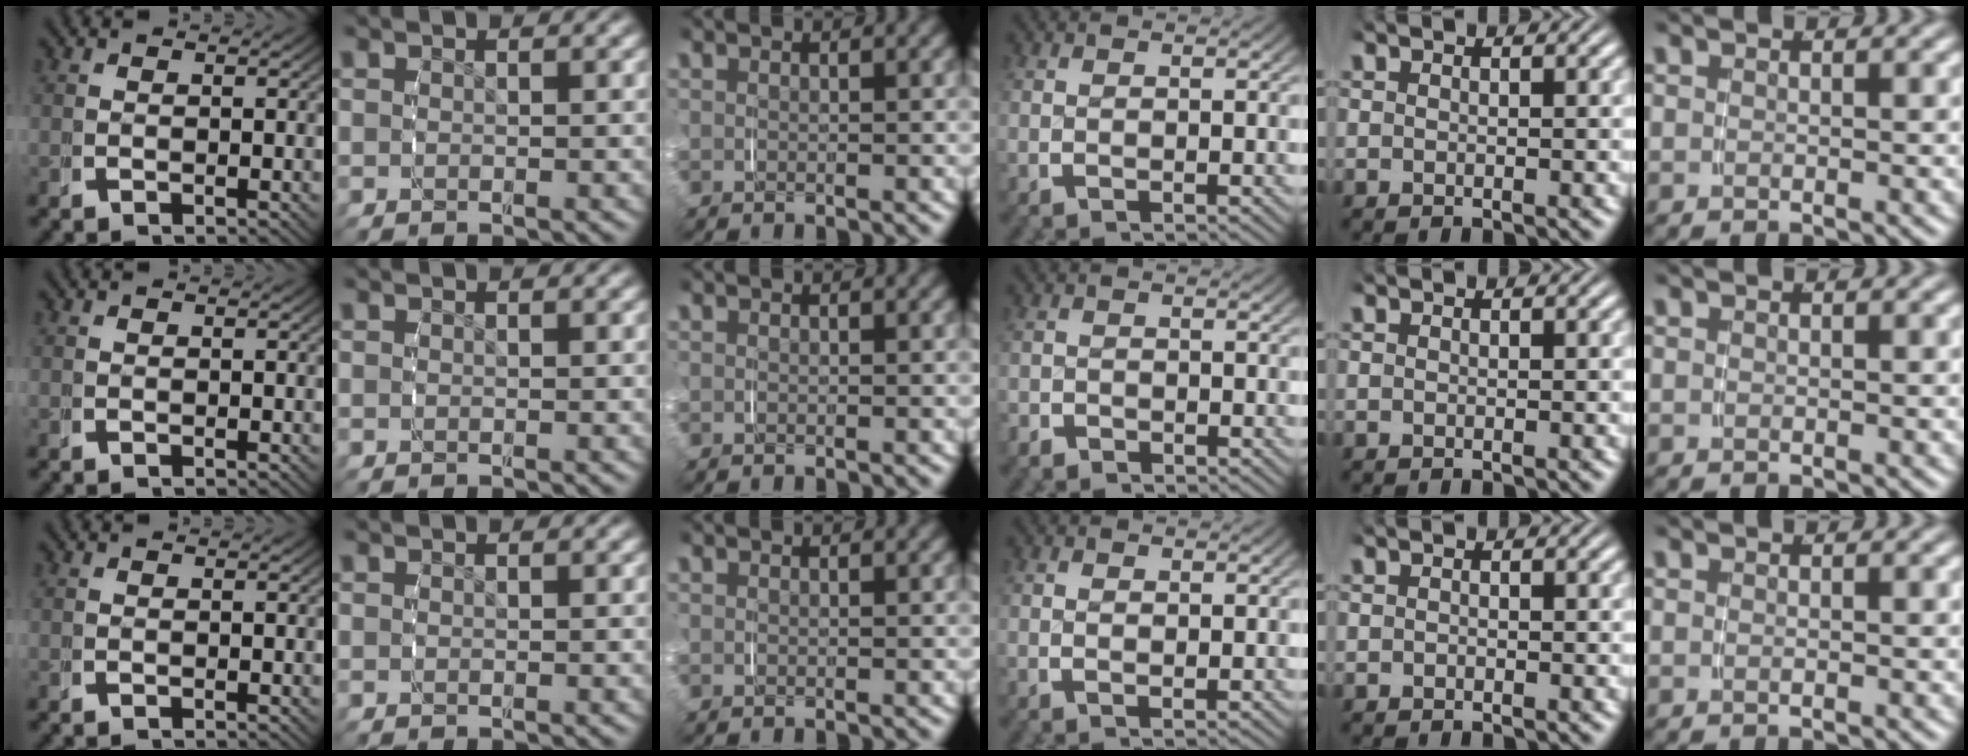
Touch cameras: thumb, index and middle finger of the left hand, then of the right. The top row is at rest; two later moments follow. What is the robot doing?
{"motion": "grasp_and_lifting", "object": "napkin"}